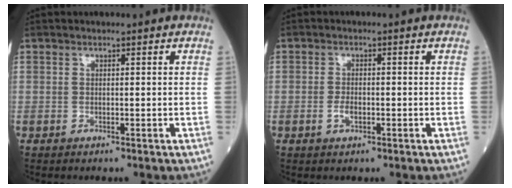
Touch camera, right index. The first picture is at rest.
{"total": 1.9, "force": [-0.7, 0.9, 1.5], "torque": [-0.031, 0.001, -0.011]}